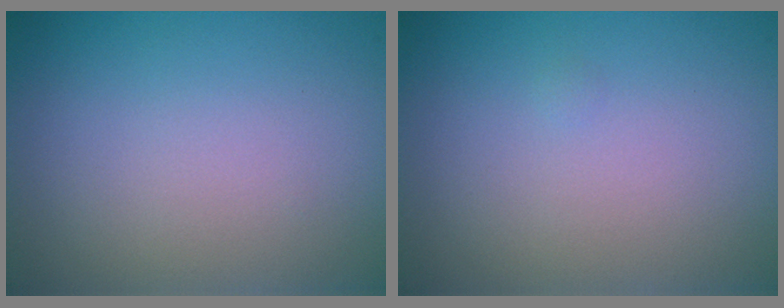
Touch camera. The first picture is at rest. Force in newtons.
{"total": 0.0}